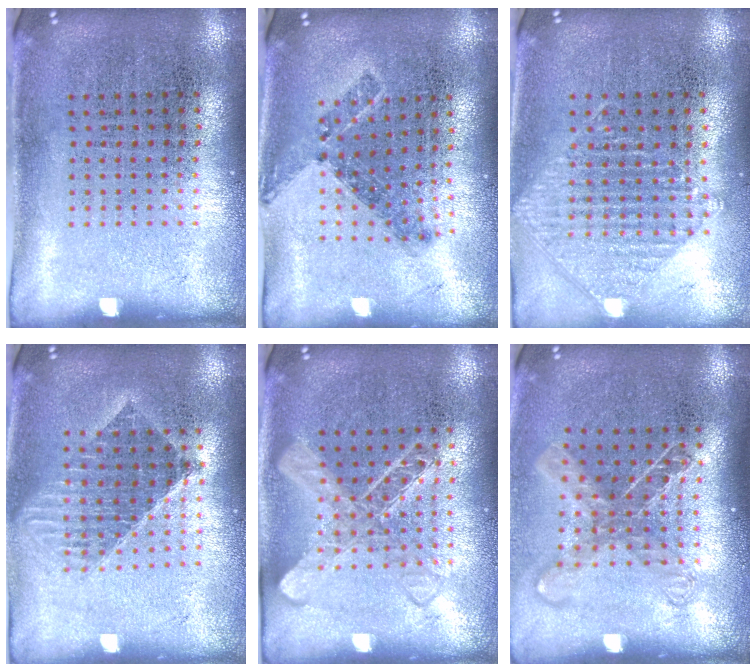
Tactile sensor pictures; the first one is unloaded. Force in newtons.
{"total": 0.7, "press": 0.6, "slide": 0.3}
{"total": 0.9, "press": 0.9, "slide": 0.0}
{"total": 1.5, "press": 1.3, "slide": 0.8}
{"total": 1.6, "press": 1.6, "slide": 0.4}
{"total": 1.5, "press": 1.2, "slide": 0.8}